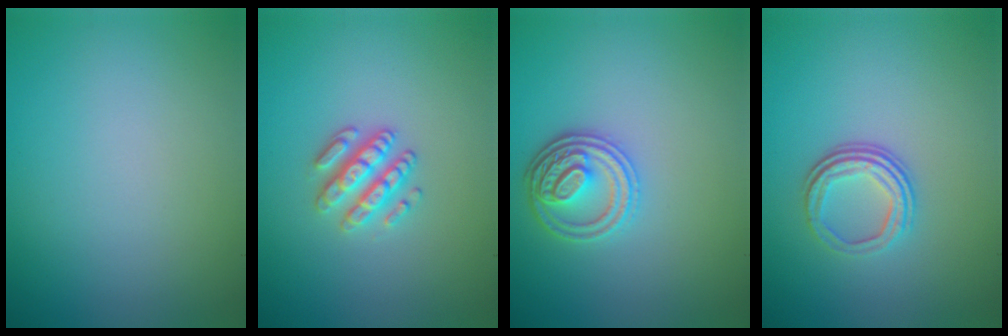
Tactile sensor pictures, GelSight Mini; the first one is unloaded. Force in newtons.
{"total": 2.8, "press": 2.6, "slide": 0.9}
{"total": 3.2, "press": 3.0, "slide": 1.3}
{"total": 3.4, "press": 2.4, "slide": 2.4}